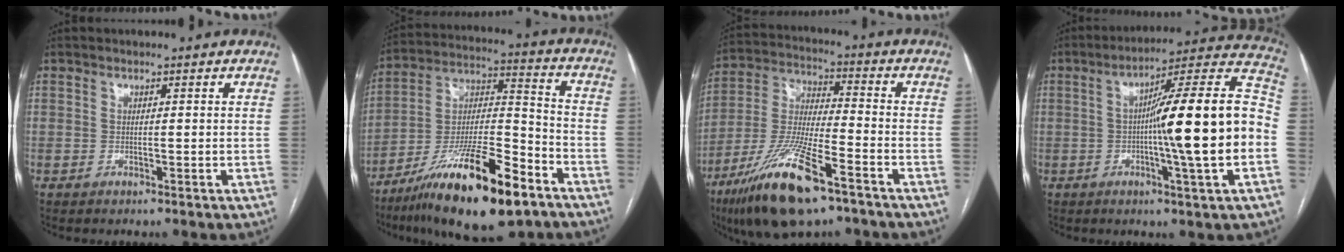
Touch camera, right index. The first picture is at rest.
{"total": 21.6, "force": [-13.4, 4.5, 16.3], "torque": [-0.284, -0.013, -0.228]}
{"total": 17.5, "force": [-10.7, 3.6, 13.3], "torque": [-0.288, -0.034, -0.195]}
{"total": 19.7, "force": [-2.2, -0.3, 19.6], "torque": [-0.272, 0.018, -0.043]}